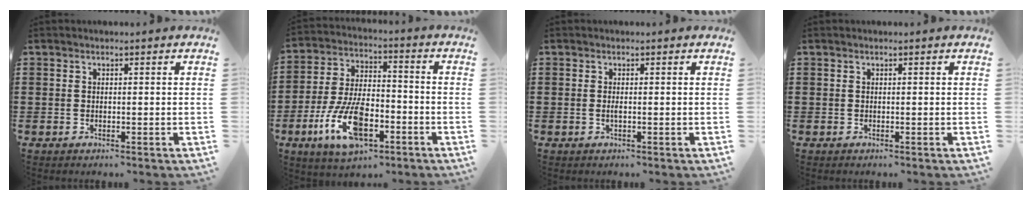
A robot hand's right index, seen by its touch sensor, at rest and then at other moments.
{"total": 11.9, "force": [-5.2, 5.5, 9.3], "torque": [-0.204, 0.004, -0.095]}
{"total": 0.8, "force": [-0.1, 0.1, 0.8], "torque": [-0.015, -0.006, 0.001]}
{"total": 0.0}